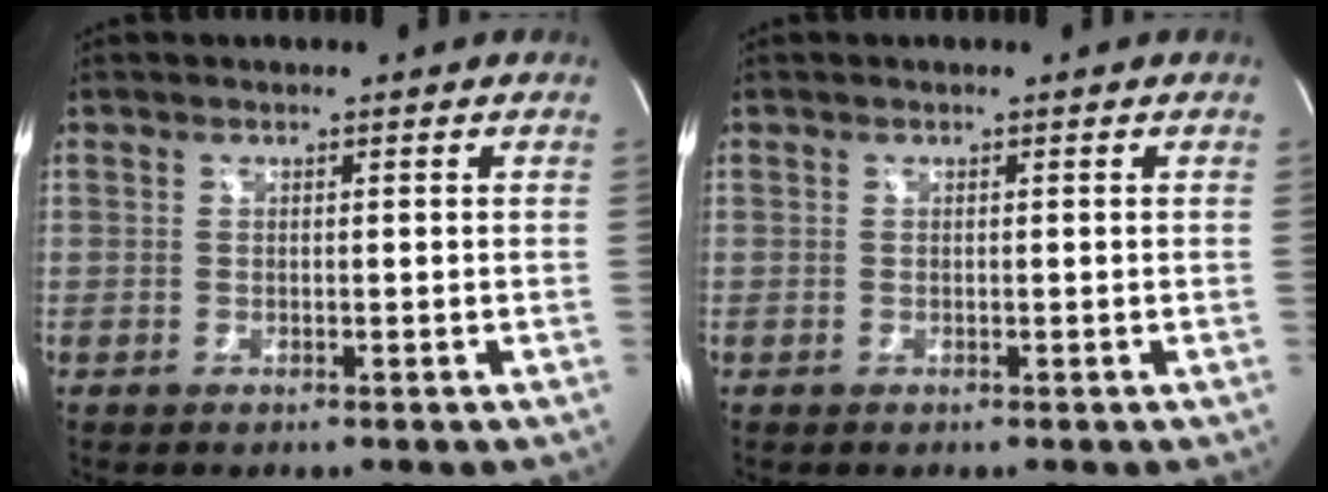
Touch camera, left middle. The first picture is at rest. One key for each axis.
{"total": 0.0}